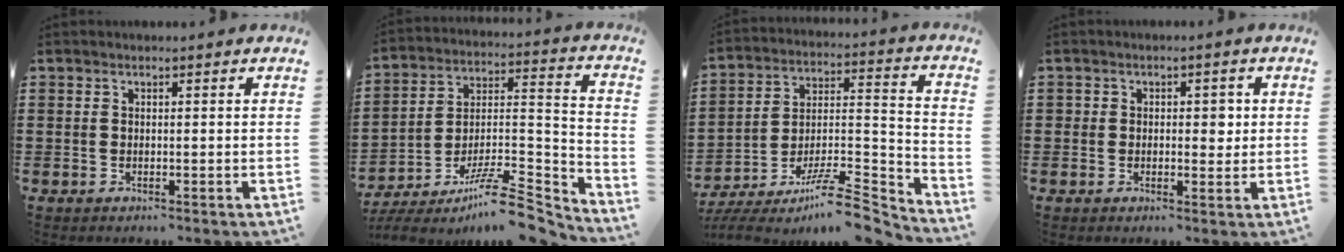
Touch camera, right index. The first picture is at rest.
{"total": 10.8, "force": [-8.5, 2.4, 6.2], "torque": [-0.096, 0.026, -0.161]}
{"total": 9.8, "force": [-7.7, 2.0, 5.7], "torque": [-0.084, 0.017, -0.145]}
{"total": 2.5, "force": [0.1, 1.9, 1.7], "torque": [-0.030, 0.008, -0.005]}